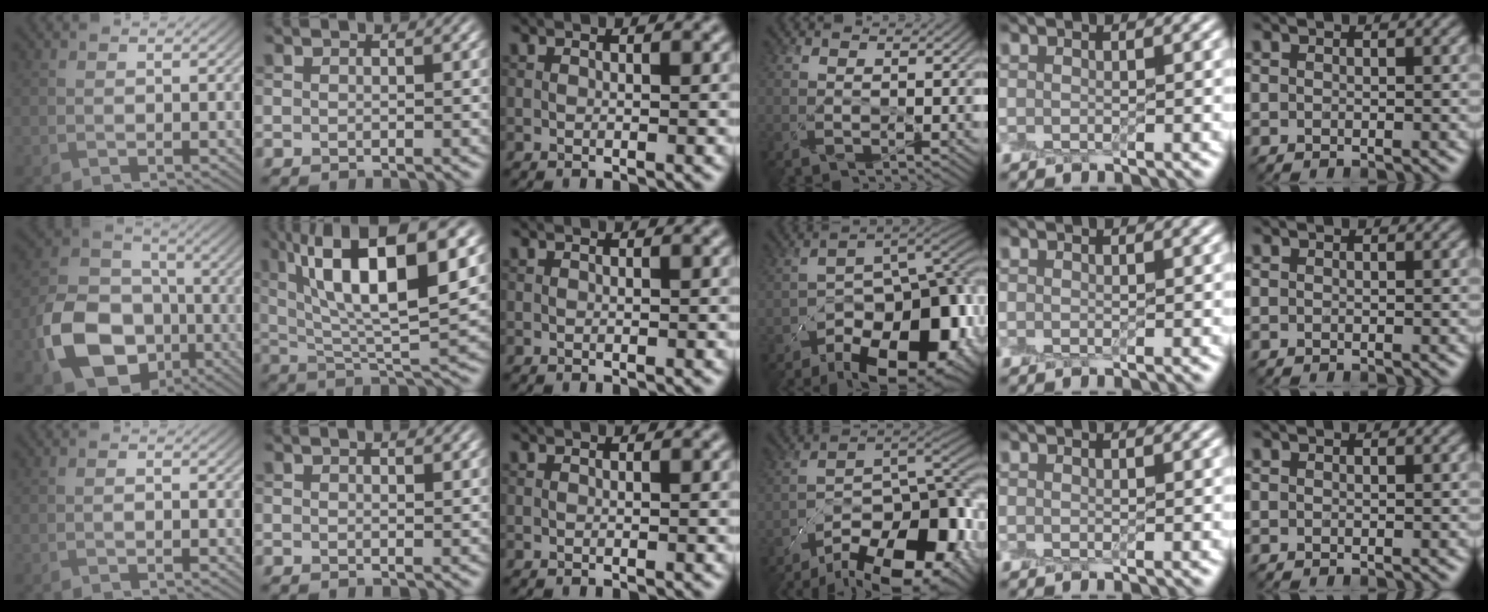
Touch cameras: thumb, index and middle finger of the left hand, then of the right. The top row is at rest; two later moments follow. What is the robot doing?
{"motion": "peel", "object": "plastic screen protector"}